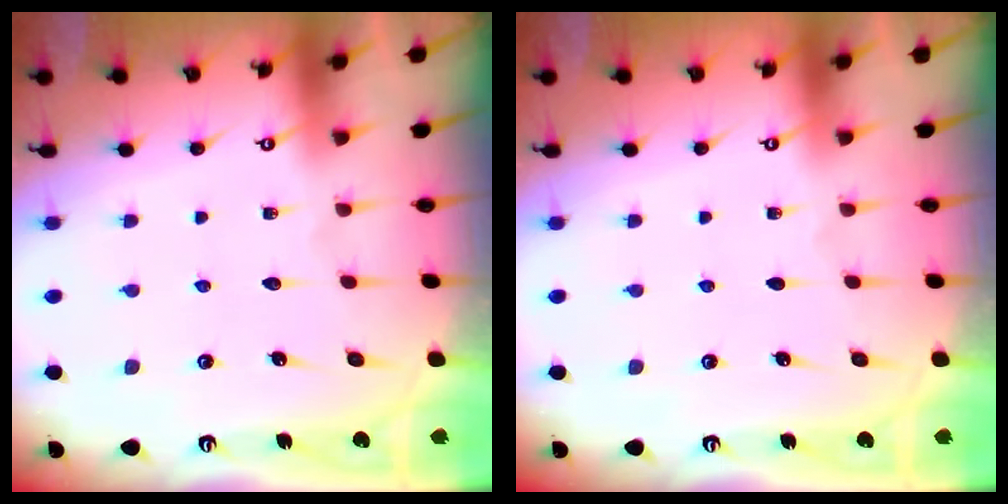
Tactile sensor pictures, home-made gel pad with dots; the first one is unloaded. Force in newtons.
{"total": 0.0}